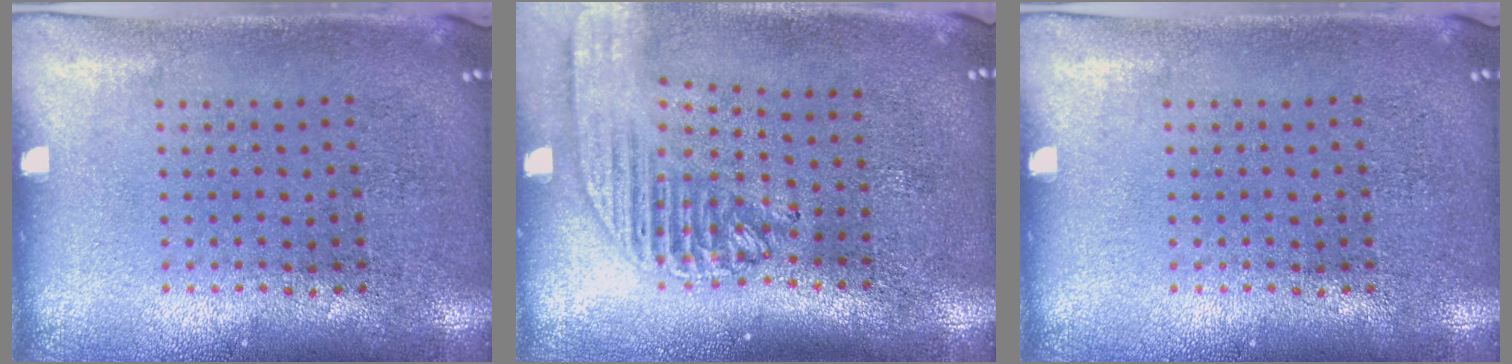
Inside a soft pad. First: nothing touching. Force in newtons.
{"total": 2.0, "press": 1.7, "slide": 1.1}
{"total": 0.0}